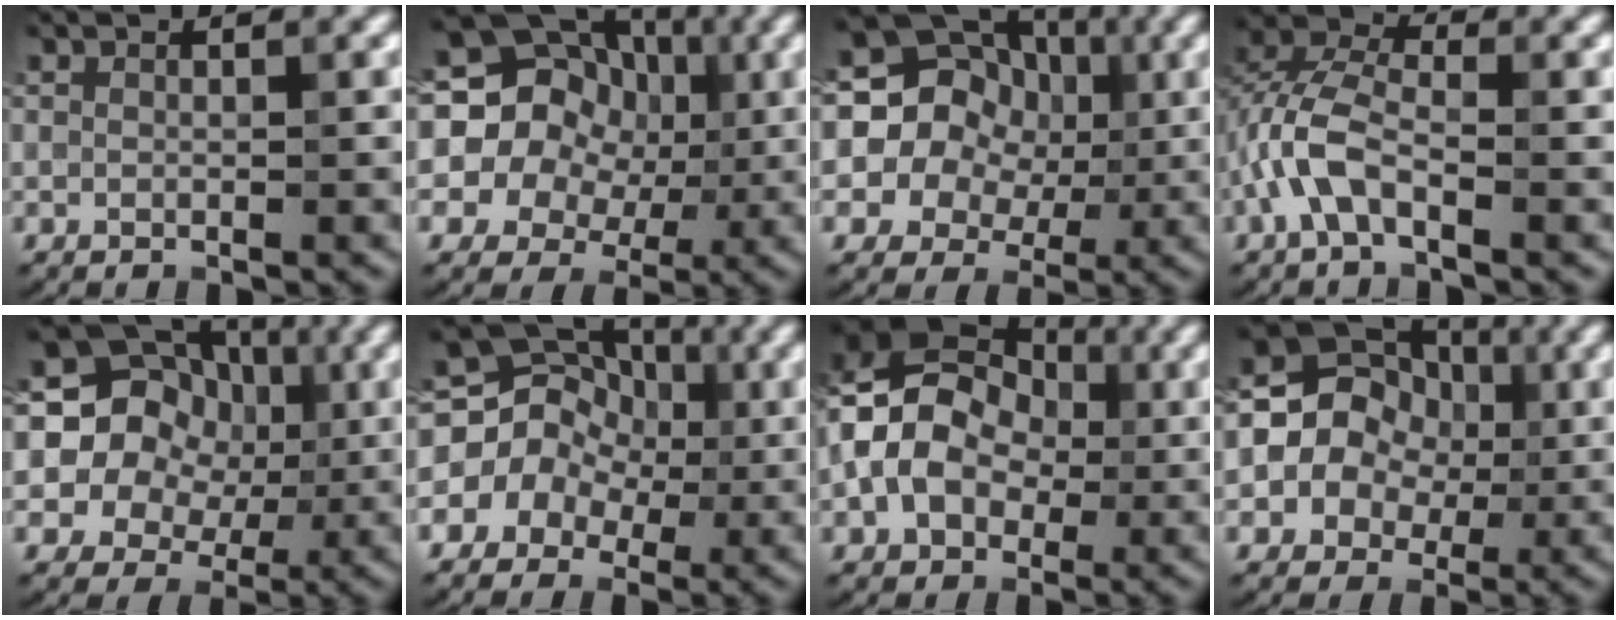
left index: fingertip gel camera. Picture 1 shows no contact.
{"total": 16.9, "force": [3.0, 15.2, 6.7], "torque": [-0.127, 0.039, 0.019]}
{"total": 13.5, "force": [2.2, 12.4, 4.9], "torque": [-0.104, 0.052, 0.017]}
{"total": 4.9, "force": [-1.8, 2.5, 3.8], "torque": [-0.089, 0.012, -0.046]}
{"total": 15.0, "force": [2.6, 13.6, 5.7], "torque": [-0.112, 0.047, 0.024]}
{"total": 9.8, "force": [-0.3, 8.9, 4.1], "torque": [-0.051, 0.058, -0.059]}
{"total": 8.6, "force": [-0.5, 6.6, 5.5], "torque": [-0.090, 0.012, -0.024]}
{"total": 8.3, "force": [0.4, 7.5, 3.5], "torque": [-0.040, 0.033, -0.023]}